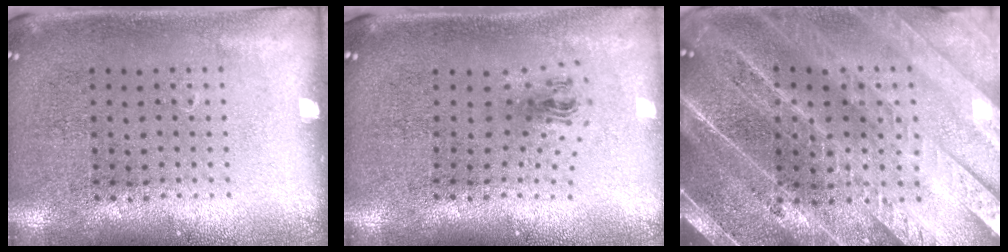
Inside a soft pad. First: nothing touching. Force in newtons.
{"total": 1.0, "press": 0.4, "slide": 0.9}
{"total": 5.0, "press": 4.3, "slide": 2.5}